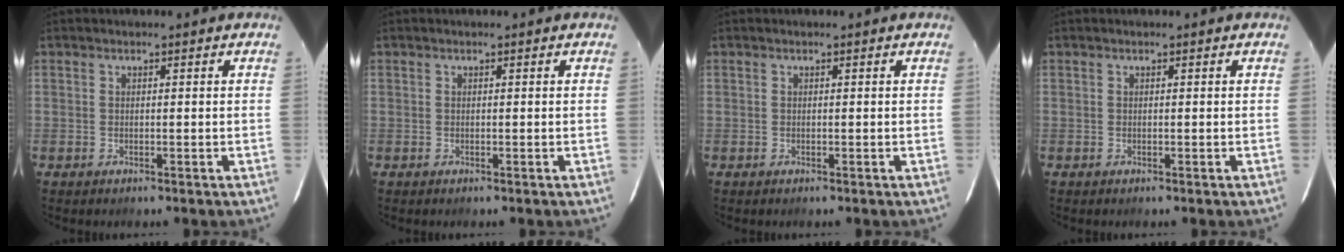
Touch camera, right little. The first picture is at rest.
{"total": 0.0}
{"total": 0.0}
{"total": 0.0}